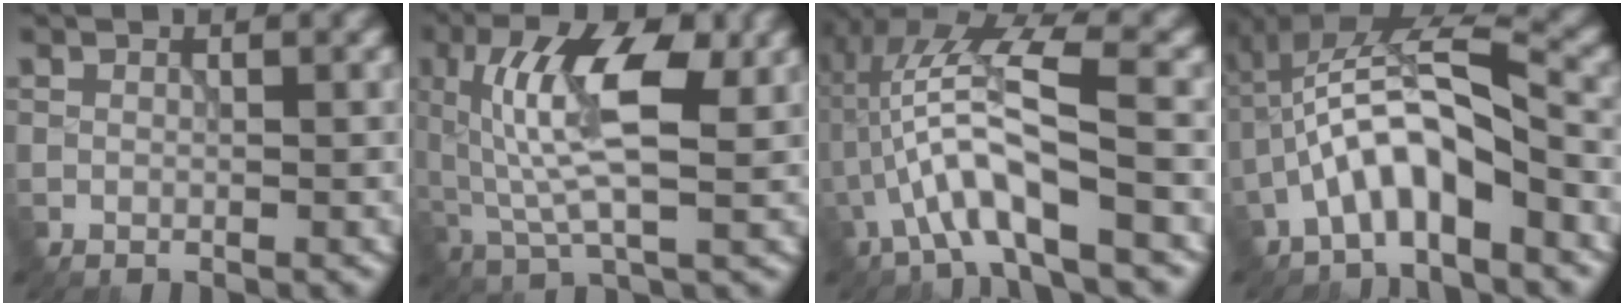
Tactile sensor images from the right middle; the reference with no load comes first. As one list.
[{"total": 9.0, "force": [1.9, 3.5, 8.1], "torque": [-0.150, 0.006, 0.028]}, {"total": 7.5, "force": [-1.8, 2.0, 7.0], "torque": [-0.141, 0.023, -0.036]}, {"total": 6.9, "force": [-2.9, 2.4, 5.8], "torque": [-0.108, 0.026, -0.055]}]